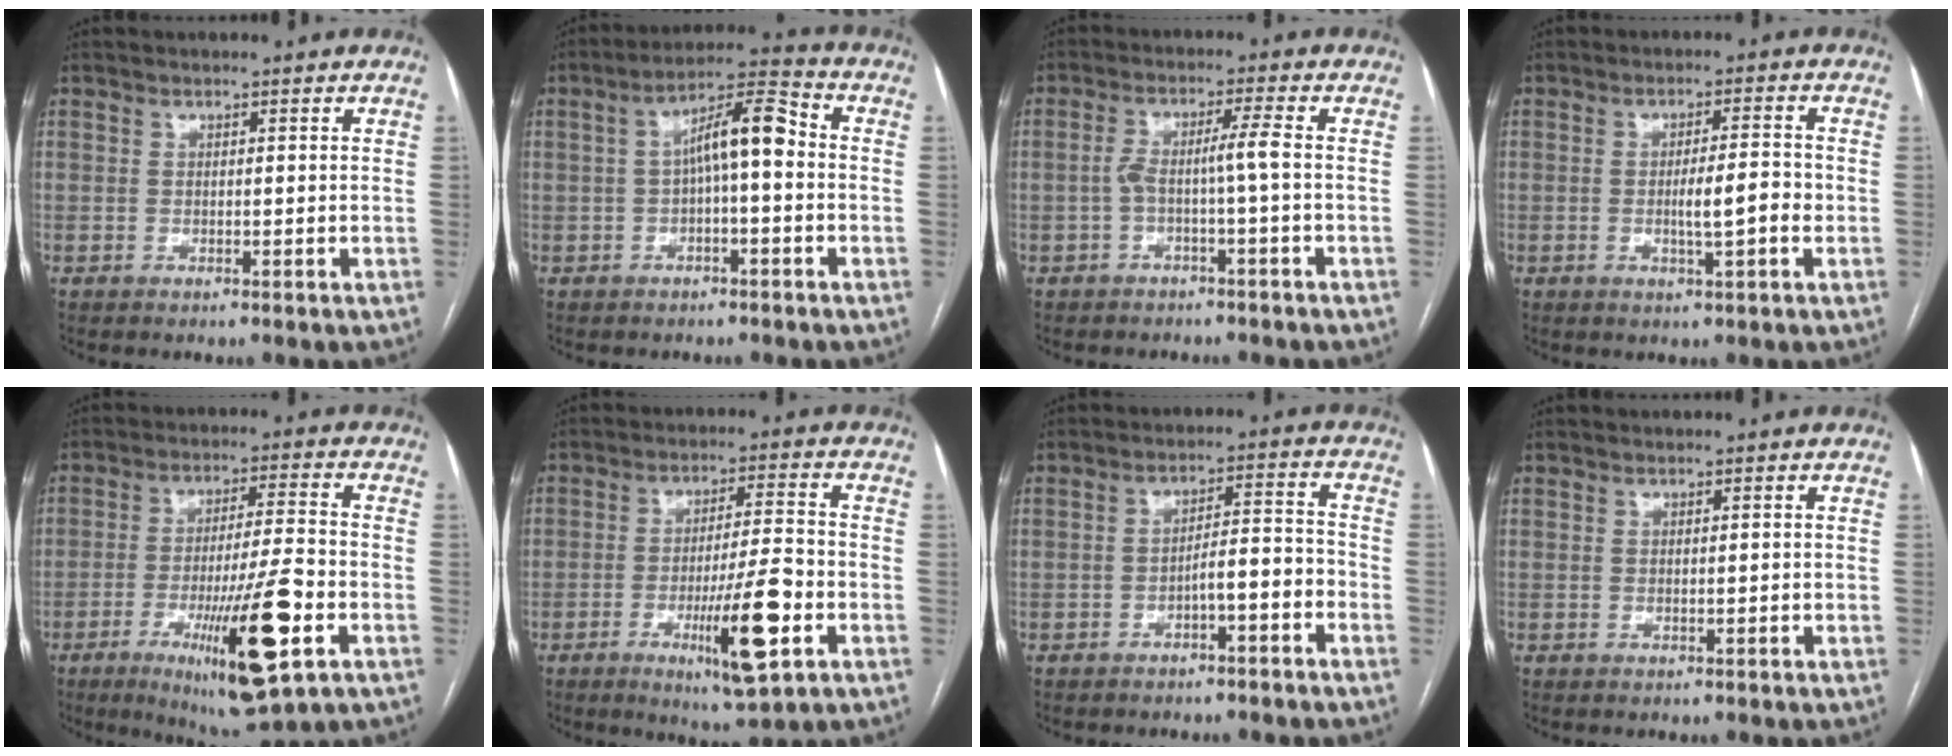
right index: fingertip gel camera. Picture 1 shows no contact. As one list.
[{"total": 8.2, "force": [0.0, 2.0, 8.0], "torque": [-0.134, 0.035, -0.003]}, {"total": 4.1, "force": [-1.1, -0.6, 3.9], "torque": [-0.078, 0.020, -0.015]}, {"total": 5.2, "force": [-1.0, 0.5, 5.1], "torque": [-0.084, -0.002, -0.014]}, {"total": 16.0, "force": [-6.2, 1.8, 14.7], "torque": [-0.245, -0.020, -0.093]}, {"total": 12.0, "force": [-4.4, 1.5, 11.0], "torque": [-0.181, -0.011, -0.066]}, {"total": 5.3, "force": [-2.7, 0.8, 4.4], "torque": [-0.067, 0.025, -0.040]}, {"total": 0.0}]